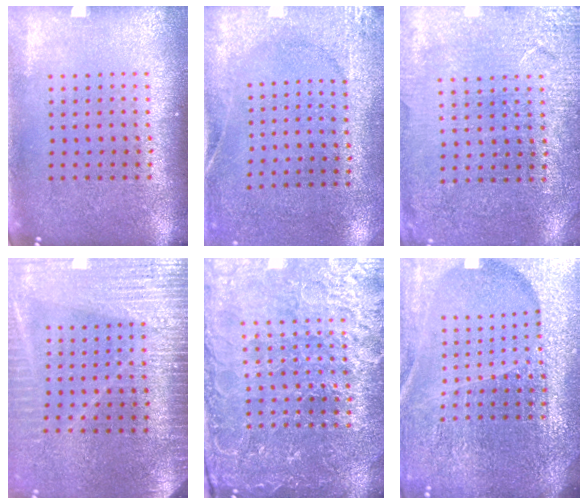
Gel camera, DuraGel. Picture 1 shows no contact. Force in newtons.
{"total": 2.7, "press": 2.1, "slide": 1.7}
{"total": 2.8, "press": 2.8, "slide": 0.1}
{"total": 3.7, "press": 3.4, "slide": 1.5}
{"total": 4.6, "press": 4.4, "slide": 1.3}
{"total": 6.2, "press": 5.5, "slide": 2.9}